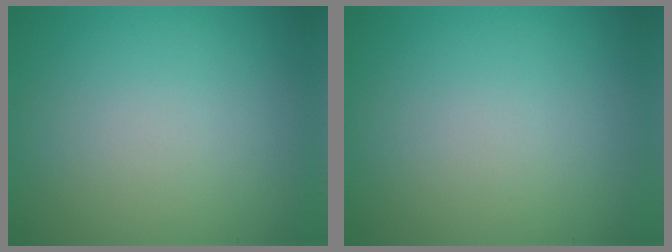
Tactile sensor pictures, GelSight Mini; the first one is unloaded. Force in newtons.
{"total": 0.0}